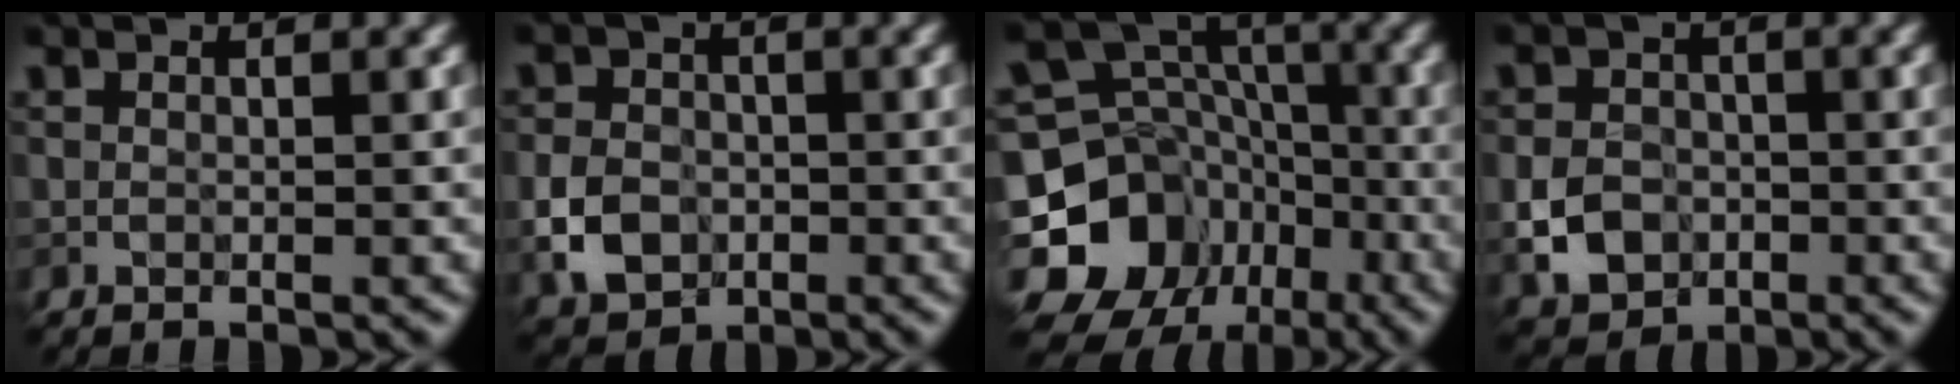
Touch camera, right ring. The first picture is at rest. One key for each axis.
{"total": 4.0, "fx": -1.2, "fy": 3.3, "fz": 2.0, "tx": -0.040, "ty": -0.001, "tz": -0.028}
{"total": 12.7, "fx": -5.9, "fy": 10.3, "fz": 4.6, "tx": -0.105, "ty": 0.016, "tz": -0.106}
{"total": 4.0, "fx": -1.2, "fy": 3.3, "fz": 1.8, "tx": -0.033, "ty": -0.001, "tz": -0.027}